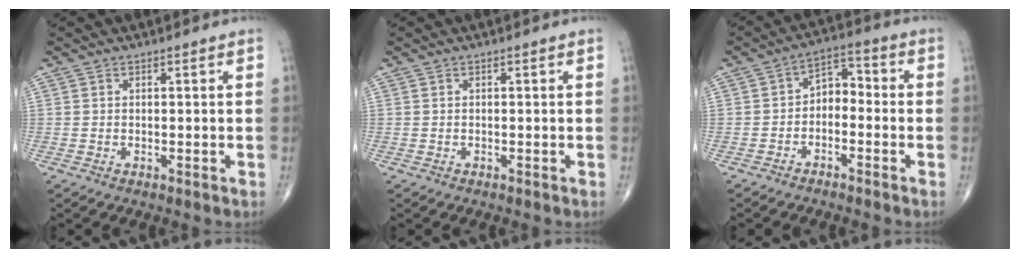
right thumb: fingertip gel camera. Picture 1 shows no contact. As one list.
[{"total": 0.0}, {"total": 5.5, "force": [-1.6, 3.7, 3.6], "torque": [-0.035, 0.039, -0.043]}]